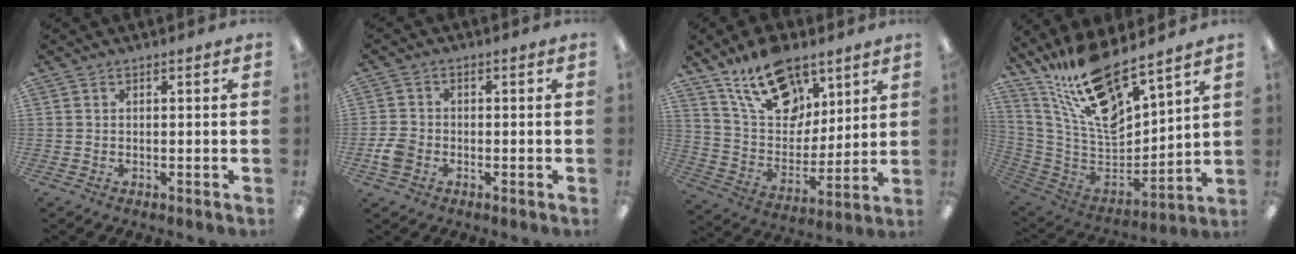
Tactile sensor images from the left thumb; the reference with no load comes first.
{"total": 4.2, "force": [-1.6, 3.1, 2.4], "torque": [-0.049, 0.007, -0.030]}
{"total": 18.1, "force": [11.9, 10.3, 8.9], "torque": [-0.148, -0.059, 0.216]}
{"total": 19.5, "force": [15.2, 5.5, 10.9], "torque": [-0.223, -0.111, 0.268]}